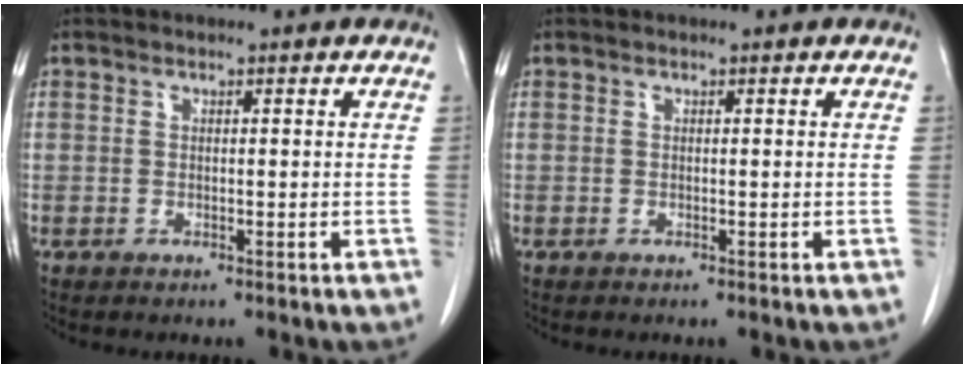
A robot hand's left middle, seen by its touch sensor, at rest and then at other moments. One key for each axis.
{"total": 0.0}